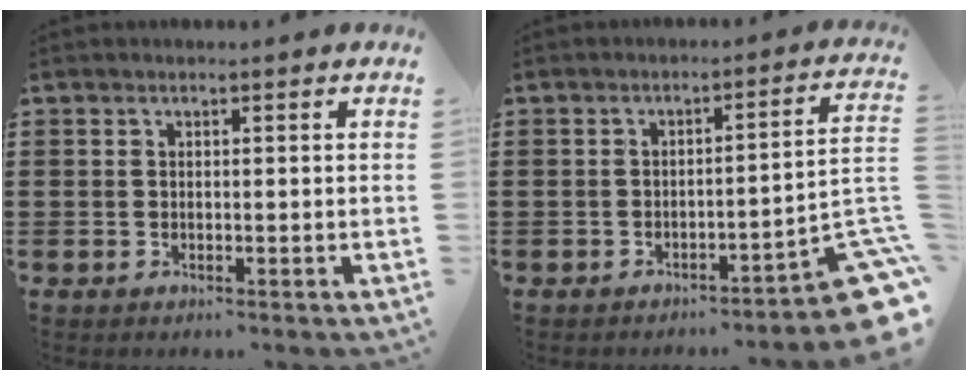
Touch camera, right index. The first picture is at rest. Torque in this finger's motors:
{"motor_torque": [2.08, -0.05, 1.00, 0.10]}